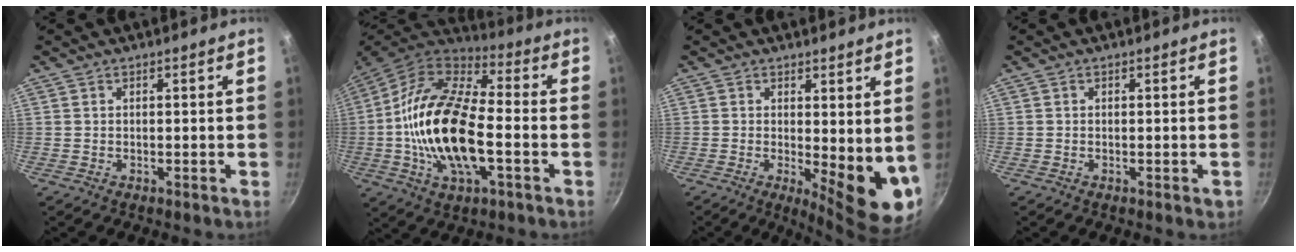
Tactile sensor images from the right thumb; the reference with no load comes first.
{"total": 21.7, "force": [-3.3, 10.3, 18.9], "torque": [-0.356, 0.029, -0.077]}
{"total": 10.2, "force": [0.3, 3.8, 9.5], "torque": [-0.107, -0.024, 0.011]}
{"total": 0.8, "force": [-0.3, 0.4, 0.6], "torque": [-0.004, 0.002, -0.005]}